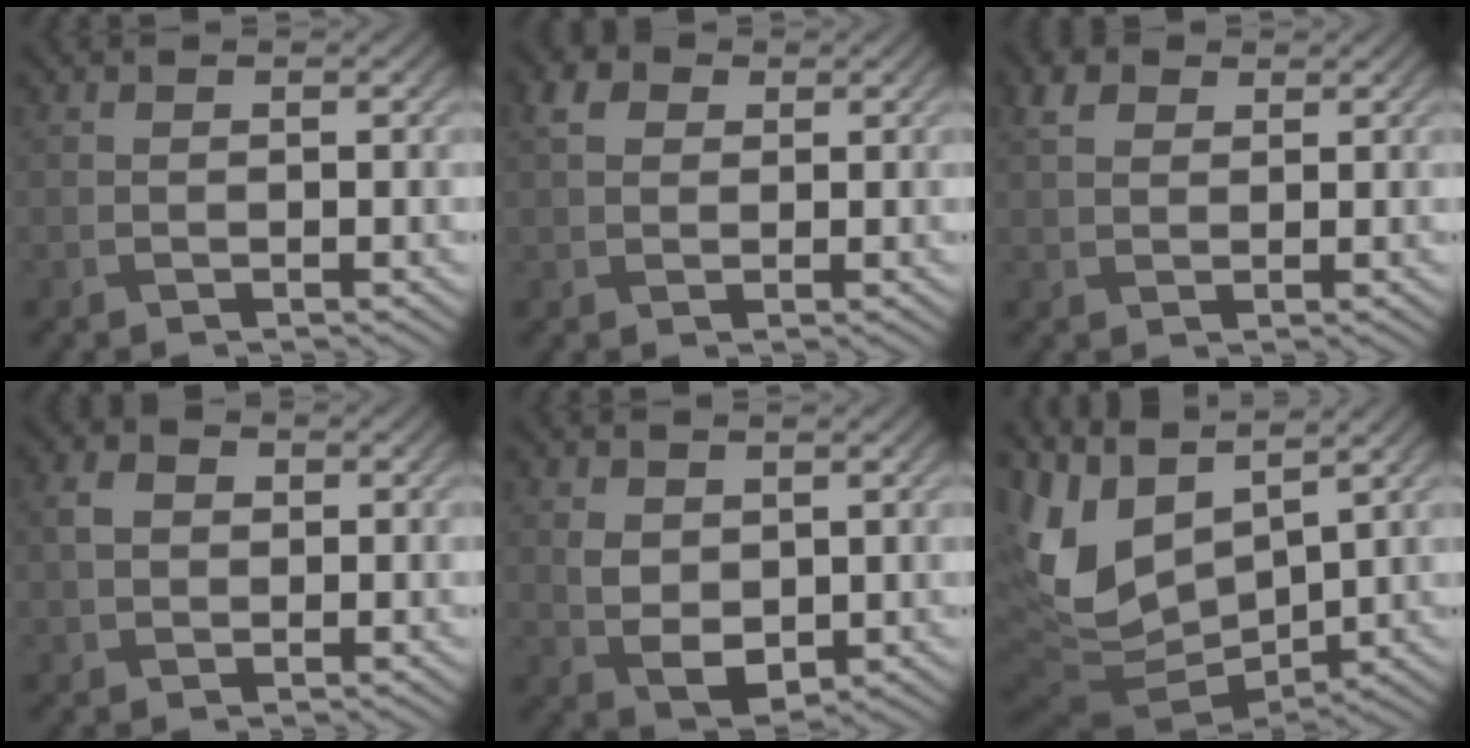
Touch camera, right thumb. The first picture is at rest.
{"total": 2.9, "force": [1.0, 2.3, 1.5], "torque": [-0.038, 0.006, 0.012]}
{"total": 2.8, "force": [1.5, 1.8, 1.5], "torque": [-0.035, 0.007, 0.025]}
{"total": 2.6, "force": [0.1, 2.2, 1.5], "torque": [-0.036, 0.003, -0.006]}
{"total": 4.2, "force": [0.9, 3.1, 2.8], "torque": [-0.067, -0.008, 0.025]}
{"total": 11.4, "force": [3.4, 6.8, 8.5], "torque": [-0.213, -0.001, 0.068]}